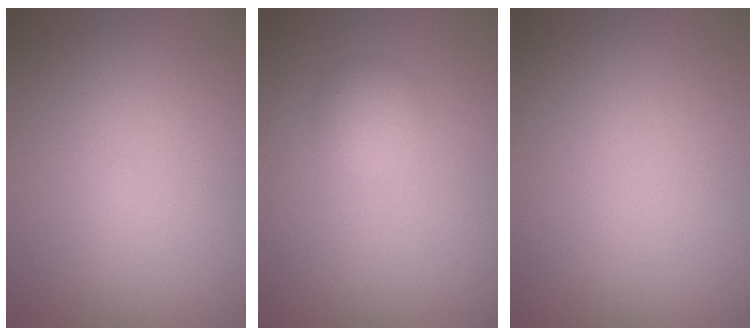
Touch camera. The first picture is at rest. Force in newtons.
{"total": 1.7, "press": 1.7, "slide": 0.1}
{"total": 0.0}